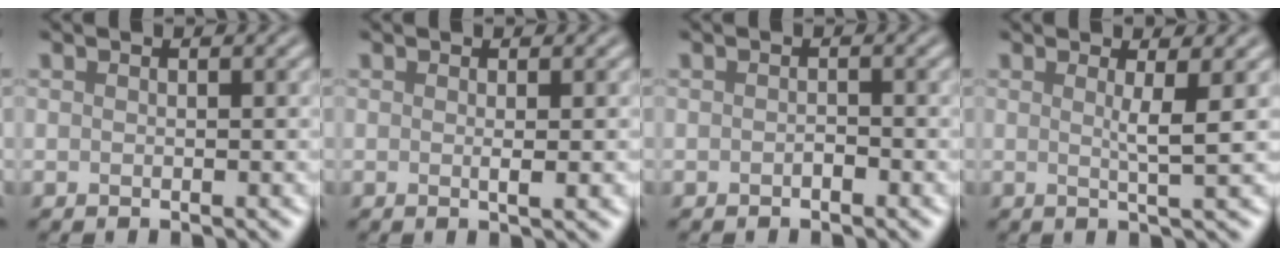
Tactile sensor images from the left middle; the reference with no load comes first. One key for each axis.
{"total": 1.2, "fx": -0.1, "fy": 0.2, "fz": 1.2, "tx": -0.017, "ty": 0.002, "tz": 0.001}
{"total": 0.6, "fx": -0.6, "fy": -0.1, "fz": -0.1, "tx": -0.003, "ty": 0.000, "tz": -0.003}
{"total": 1.9, "fx": 0.4, "fy": 0.1, "fz": 1.8, "tx": -0.034, "ty": -0.001, "tz": 0.005}